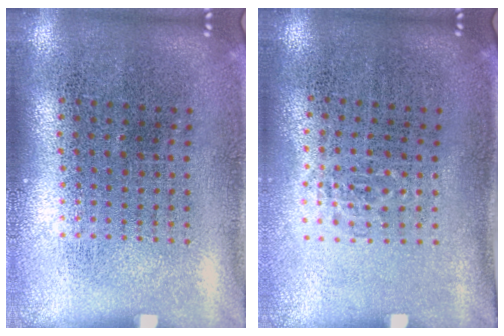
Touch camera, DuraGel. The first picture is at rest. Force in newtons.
{"total": 0.6, "press": 0.5, "slide": 0.3}